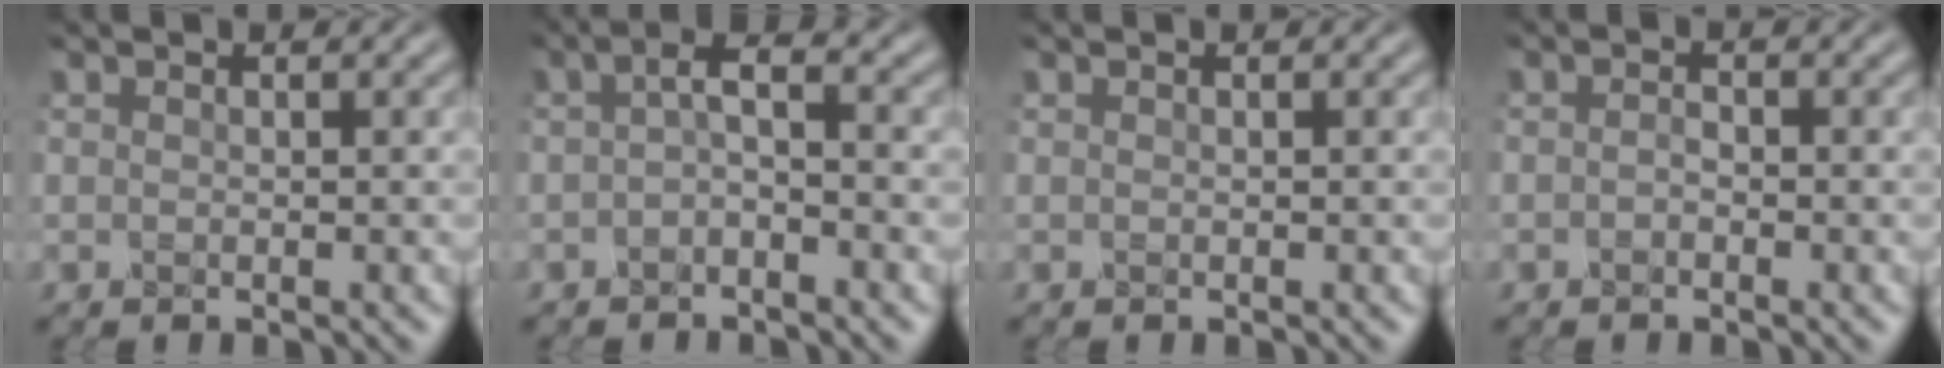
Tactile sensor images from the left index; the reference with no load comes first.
{"total": 2.3, "force": [-0.7, 0.8, 2.0], "torque": [-0.040, 0.007, -0.021]}
{"total": 0.0}
{"total": 1.0, "force": [-0.6, 0.5, 0.5], "torque": [-0.009, 0.001, -0.017]}